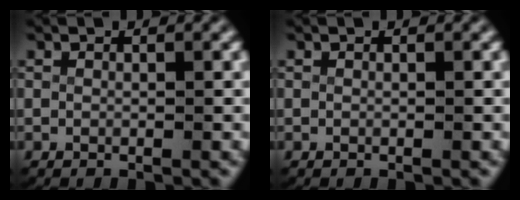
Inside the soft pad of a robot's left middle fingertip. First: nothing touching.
{"total": 0.0}